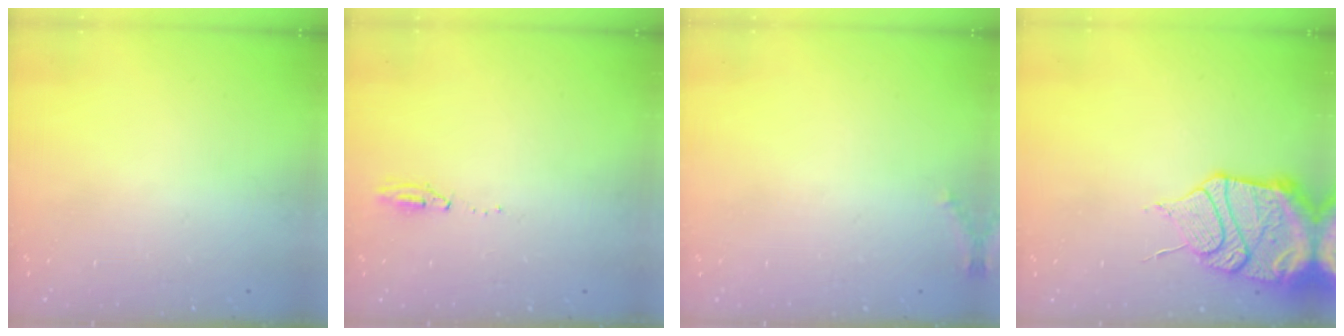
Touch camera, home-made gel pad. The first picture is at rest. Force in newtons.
{"total": 5.0, "press": 3.7, "slide": 3.3}
{"total": 5.1, "press": 4.8, "slide": 1.8}
{"total": 16.9, "press": 16.3, "slide": 4.2}